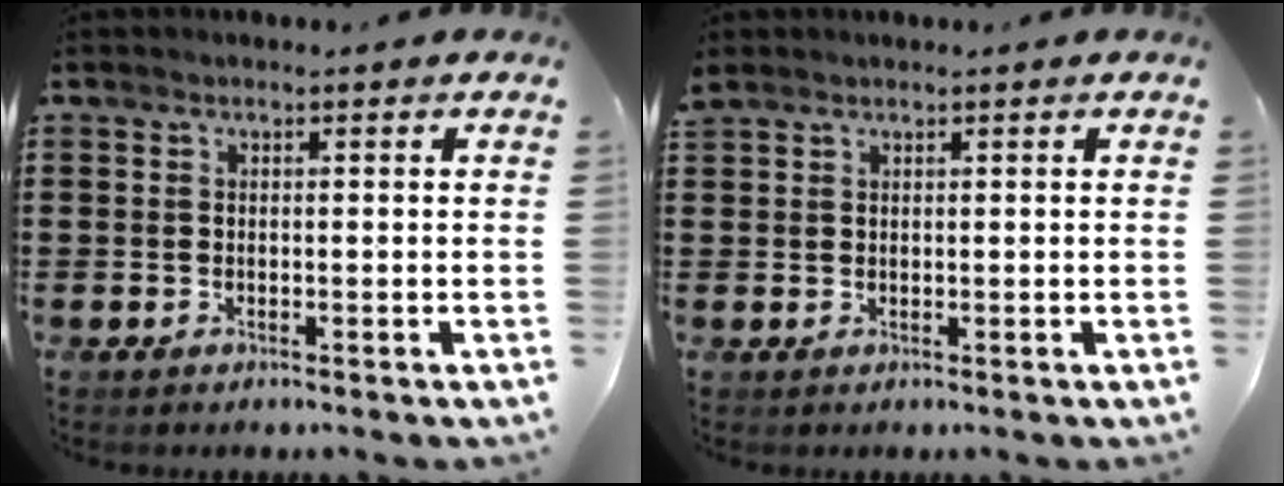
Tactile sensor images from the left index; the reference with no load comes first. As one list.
[{"total": 0.9, "force": [0.9, 0.3, 0.2], "torque": [-0.007, 0.002, 0.017]}]